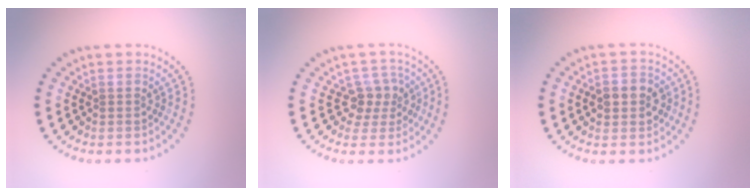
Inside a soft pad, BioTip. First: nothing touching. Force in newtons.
{"total": 2.6, "press": 2.0, "slide": 1.6}
{"total": 2.6, "press": 2.6, "slide": 0.4}